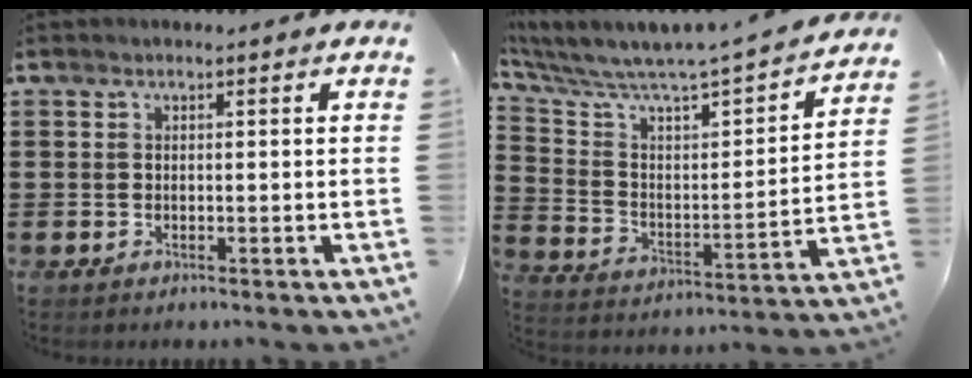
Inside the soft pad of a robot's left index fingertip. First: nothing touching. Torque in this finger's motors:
{"motor_torque": [1.14, -1.00, 0.53, 0.21]}